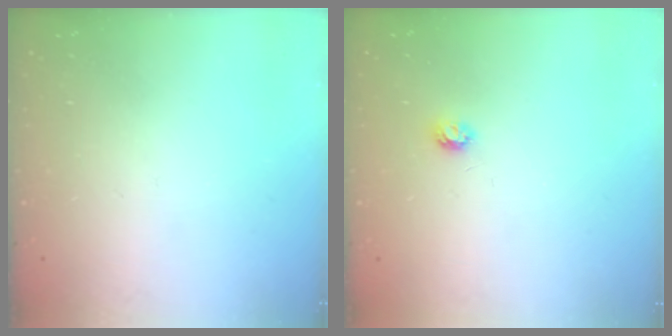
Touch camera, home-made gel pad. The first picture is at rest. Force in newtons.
{"total": 4.2, "press": 4.2, "slide": 0.5}